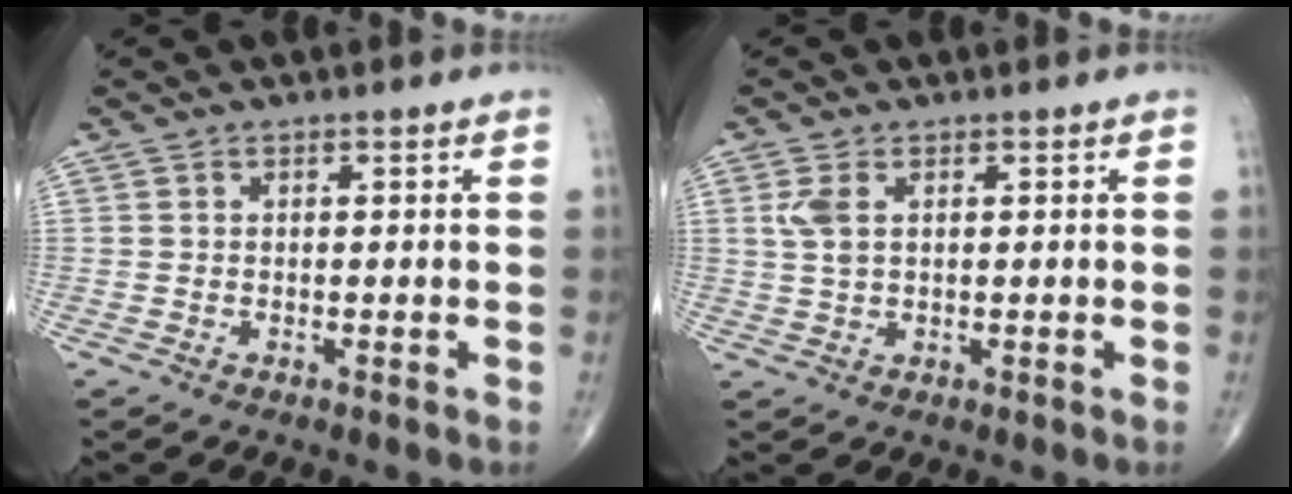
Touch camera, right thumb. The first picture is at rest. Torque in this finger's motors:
{"motor_torque": [0.19, 0.77, 0.47, 0.29, 0.06]}